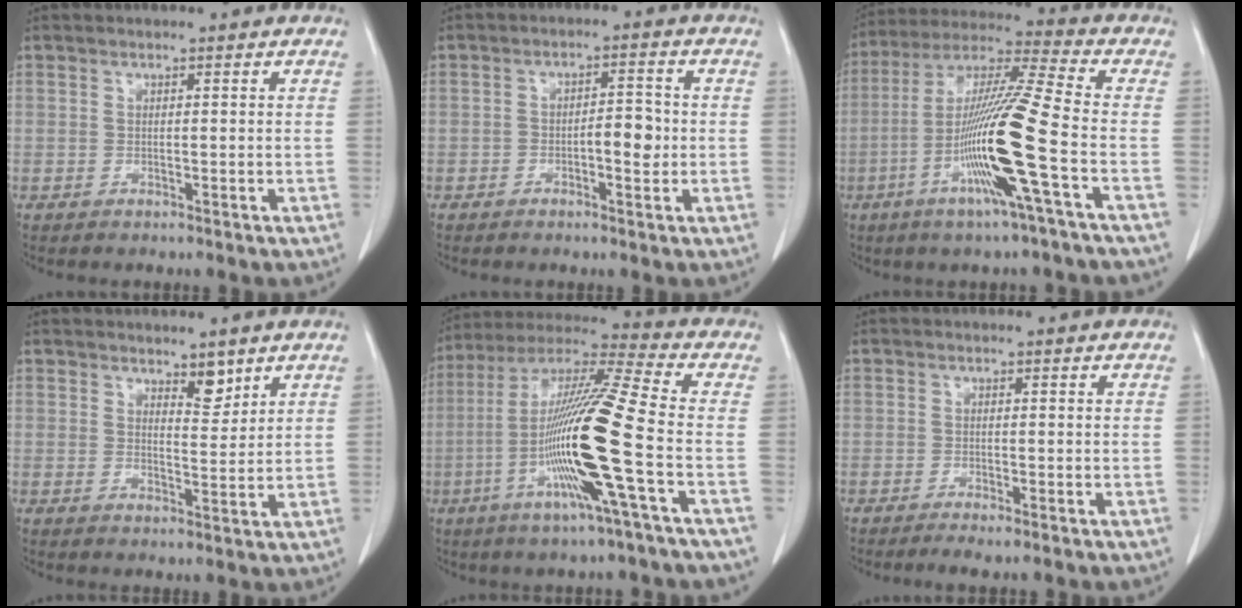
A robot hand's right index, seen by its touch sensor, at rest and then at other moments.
{"total": 4.2, "force": [-0.9, 1.4, 3.8], "torque": [-0.053, 0.007, -0.012]}
{"total": 16.1, "force": [-4.8, -1.6, 15.3], "torque": [-0.298, -0.013, -0.102]}
{"total": 3.2, "force": [2.7, 0.8, 1.5], "torque": [-0.025, -0.011, 0.049]}
{"total": 18.1, "force": [-4.7, -1.3, 17.4], "torque": [-0.340, -0.012, -0.103]}
{"total": 2.6, "force": [-2.0, 0.0, 1.7], "torque": [-0.023, -0.005, -0.030]}